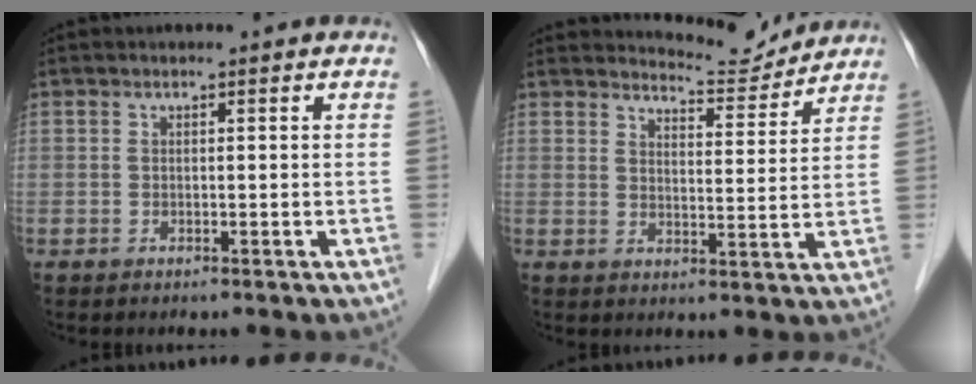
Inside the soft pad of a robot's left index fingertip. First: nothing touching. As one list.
[{"total": 6.3, "force": [6.2, 0.4, -0.7], "torque": [0.002, -0.011, 0.085]}]